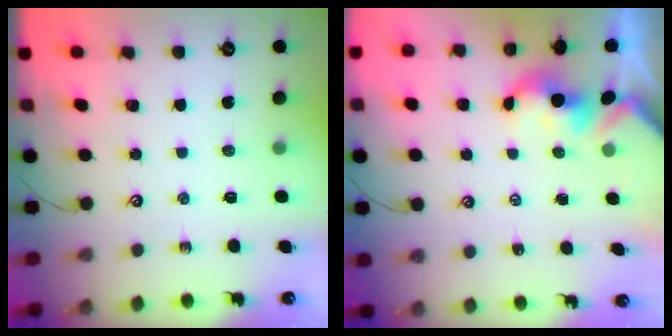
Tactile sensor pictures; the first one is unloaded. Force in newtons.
{"total": 1.5, "press": 1.5, "slide": 0.3}